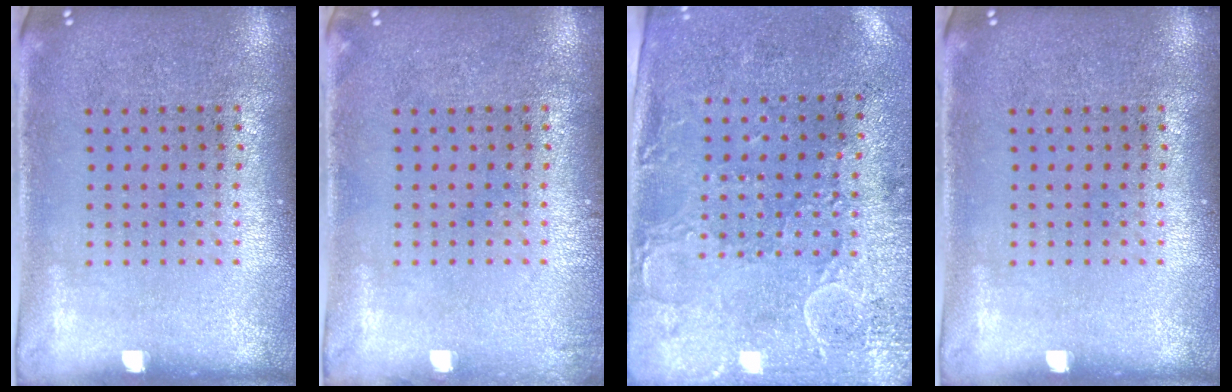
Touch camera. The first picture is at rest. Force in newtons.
{"total": 0.6, "press": 0.6, "slide": 0.1}
{"total": 3.0, "press": 2.4, "slide": 1.8}
{"total": 0.0}